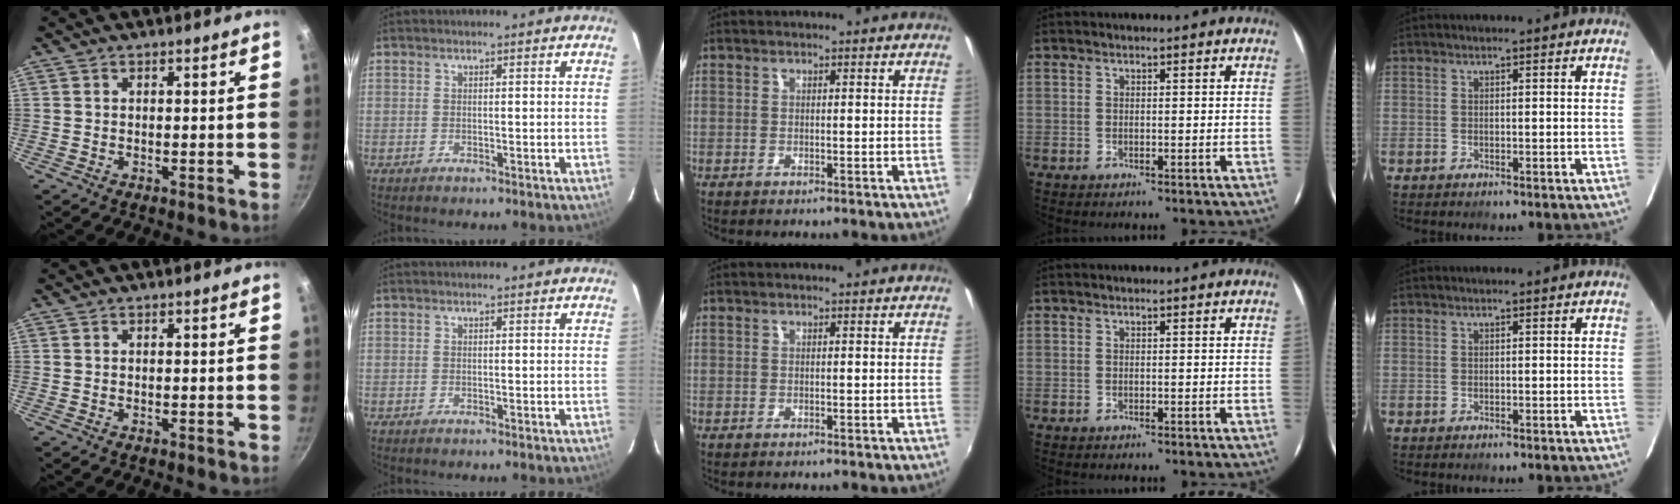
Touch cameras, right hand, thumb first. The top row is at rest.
{}